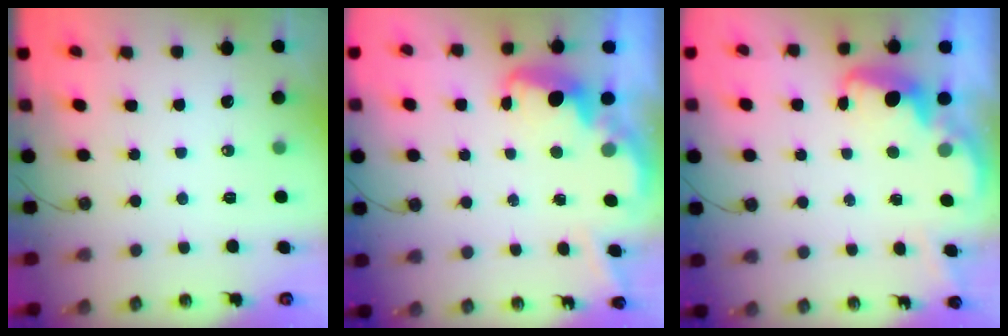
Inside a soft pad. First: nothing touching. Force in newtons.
{"total": 3.8, "press": 3.7, "slide": 0.6}
{"total": 2.7, "press": 2.6, "slide": 0.8}